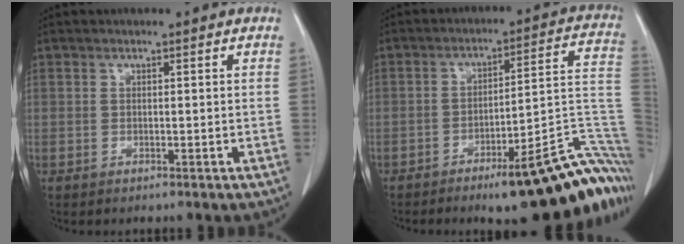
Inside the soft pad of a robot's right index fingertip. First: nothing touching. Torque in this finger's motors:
{"motor_torque": [0.37, -0.33, 0.25, 0.10]}